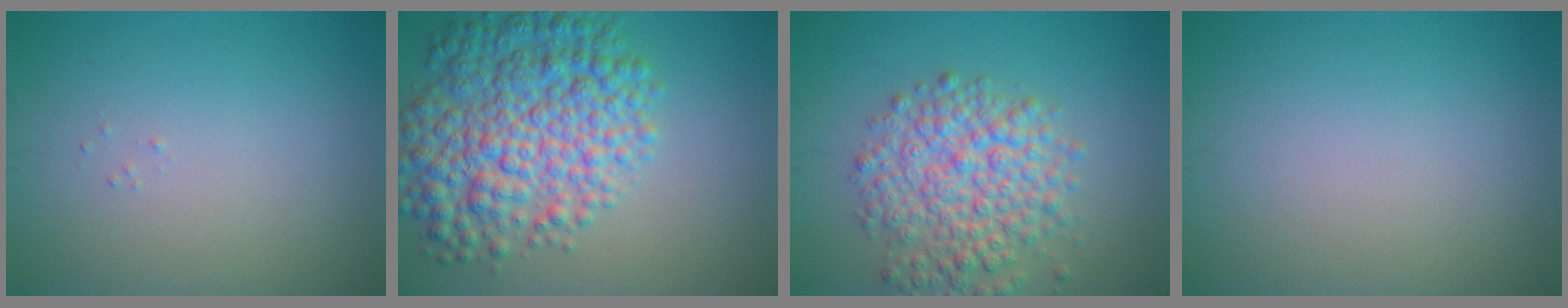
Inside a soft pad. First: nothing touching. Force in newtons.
{"total": 8.9, "press": 8.9, "slide": 0.2}
{"total": 6.3, "press": 6.3, "slide": 0.3}
{"total": 0.0}